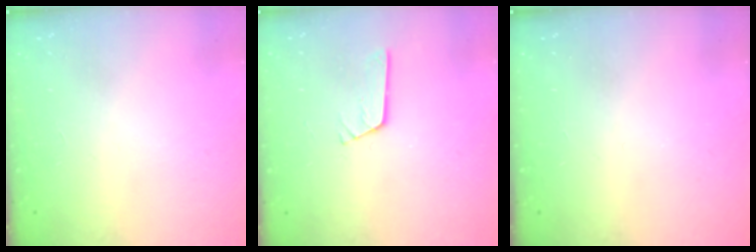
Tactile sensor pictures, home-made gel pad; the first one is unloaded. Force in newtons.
{"total": 3.2, "press": 3.2, "slide": 0.2}
{"total": 0.0}